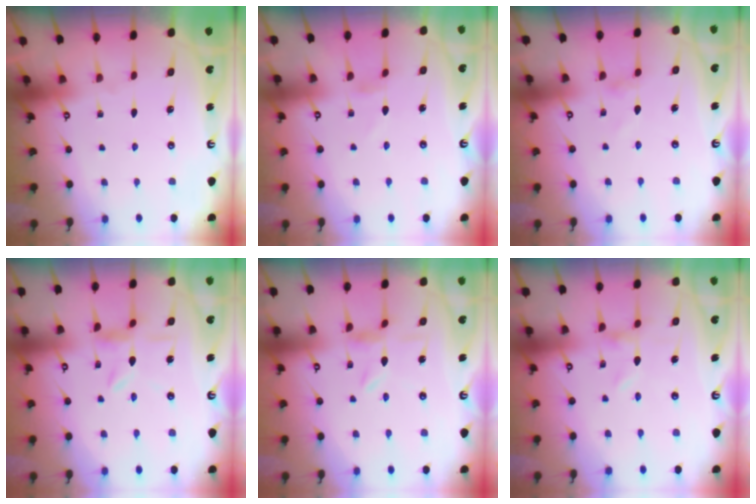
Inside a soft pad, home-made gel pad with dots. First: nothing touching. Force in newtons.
{"total": 0.0}
{"total": 0.0}
{"total": 4.5, "press": 4.5, "slide": 0.5}
{"total": 2.6, "press": 2.5, "slide": 0.4}
{"total": 0.0}